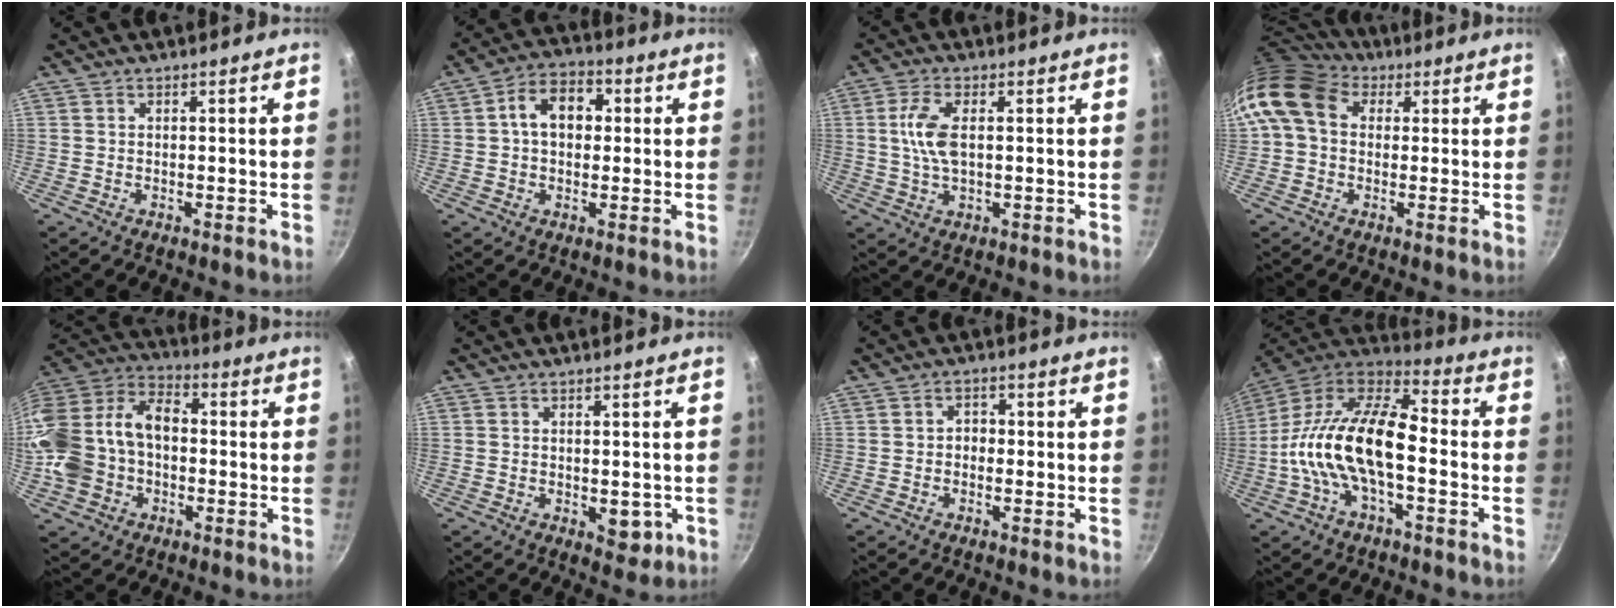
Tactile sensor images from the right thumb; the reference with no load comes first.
{"total": 8.9, "force": [1.2, 6.4, 6.1], "torque": [-0.063, 0.021, 0.007]}
{"total": 6.9, "force": [0.9, 3.3, 6.0], "torque": [-0.124, 0.004, 0.015]}
{"total": 12.5, "force": [3.1, 9.6, 7.4], "torque": [-0.132, 0.020, 0.036]}
{"total": 21.1, "force": [-2.4, 15.7, 14.0], "torque": [-0.280, 0.065, -0.052]}
{"total": 4.1, "force": [-0.9, 2.5, 3.2], "torque": [-0.024, 0.001, -0.006]}
{"total": 2.1, "force": [-0.5, 1.7, 1.1], "torque": [-0.005, 0.008, -0.010]}
{"total": 20.0, "force": [-3.1, 9.7, 17.2], "torque": [-0.307, 0.045, -0.074]}